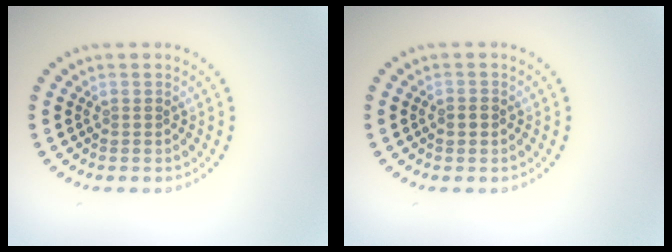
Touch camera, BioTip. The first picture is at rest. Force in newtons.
{"total": 1.5, "press": 1.5, "slide": 0.1}